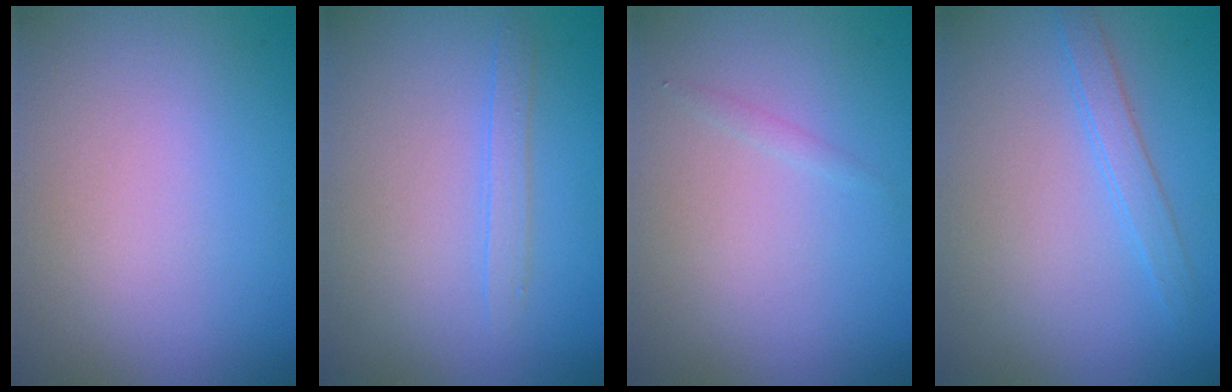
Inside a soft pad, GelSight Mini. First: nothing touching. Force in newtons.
{"total": 1.4, "press": 1.4, "slide": 0.0}
{"total": 0.5, "press": 0.5, "slide": 0.0}
{"total": 1.8, "press": 1.8, "slide": 0.1}